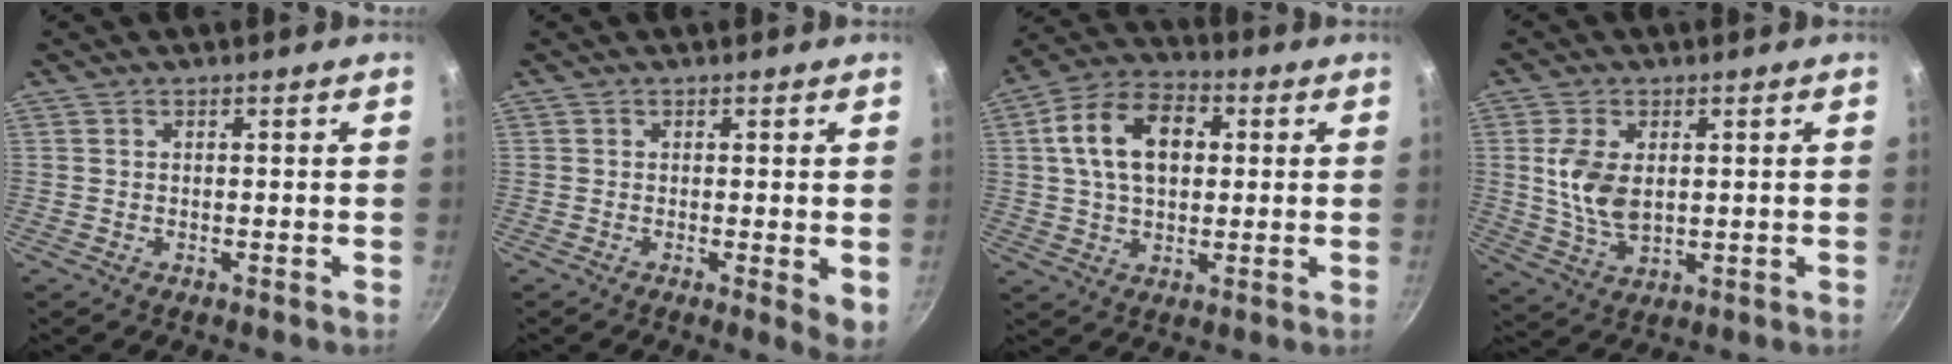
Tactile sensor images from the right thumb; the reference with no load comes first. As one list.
[{"total": 4.0, "force": [-0.2, 1.3, 3.8], "torque": [-0.042, -0.012, -0.004]}, {"total": 14.0, "force": [2.7, 9.3, 10.2], "torque": [-0.152, 0.018, 0.033]}, {"total": 8.7, "force": [1.3, 5.1, 6.9], "torque": [-0.135, -0.012, 0.030]}]